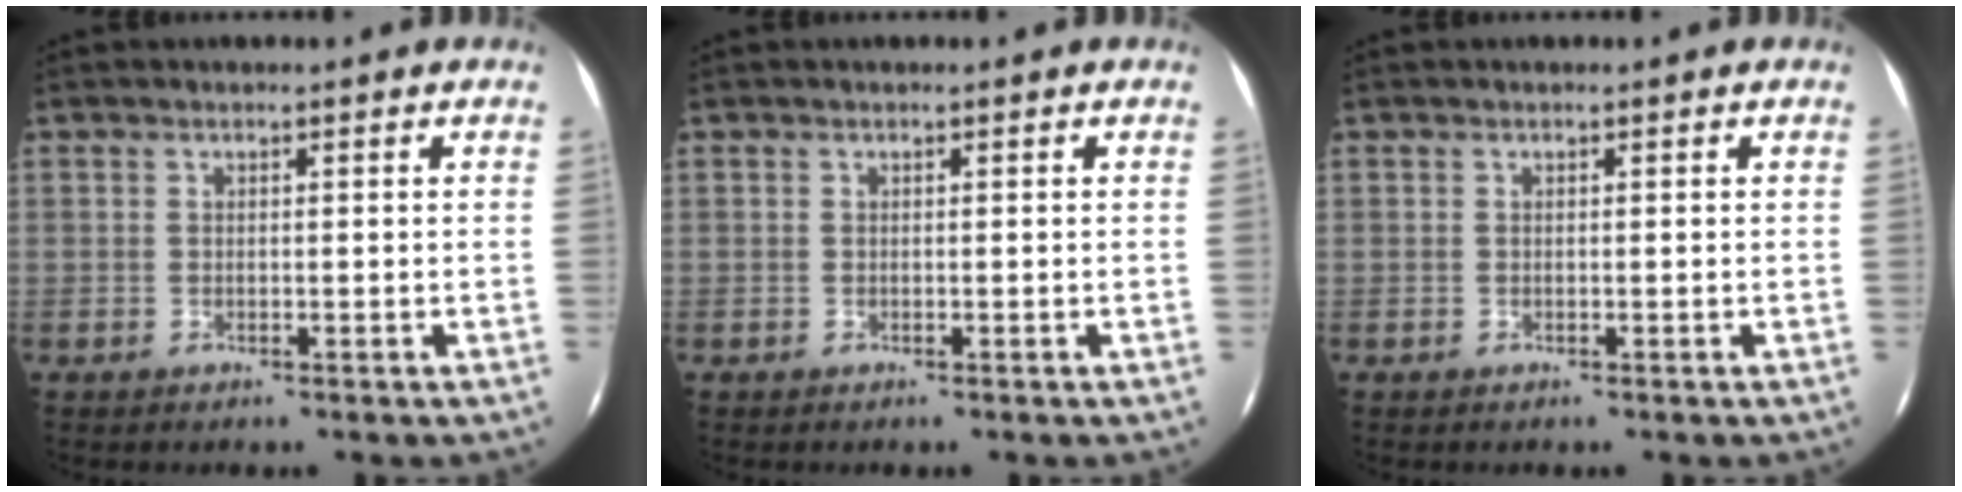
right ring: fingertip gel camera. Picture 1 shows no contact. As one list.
[{"total": 0.0}, {"total": 0.0}]